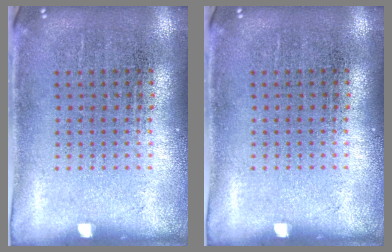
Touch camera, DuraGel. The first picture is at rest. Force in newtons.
{"total": 0.0}